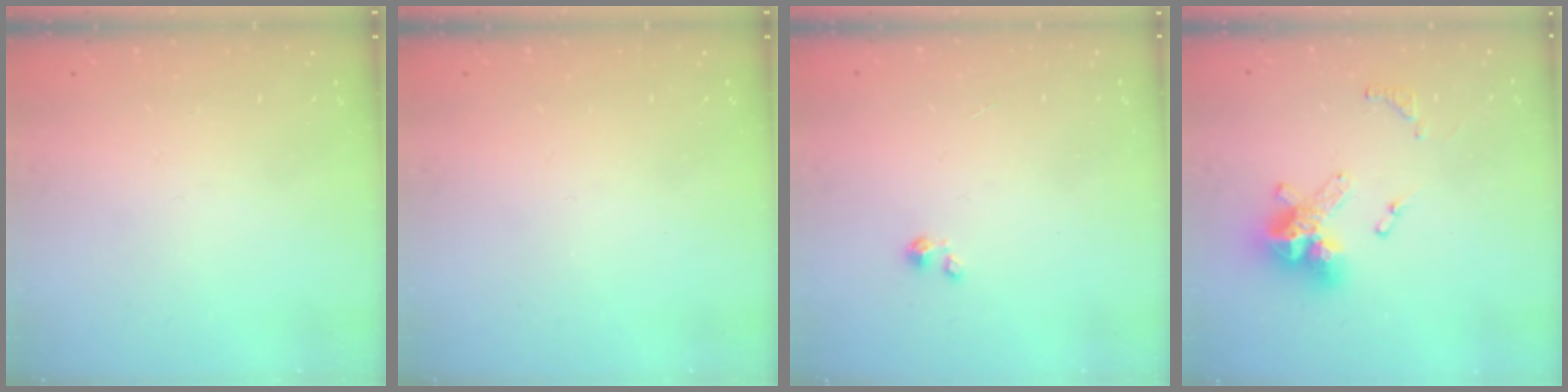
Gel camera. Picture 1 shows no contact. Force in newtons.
{"total": 0.0}
{"total": 0.0}
{"total": 13.1, "press": 13.0, "slide": 1.4}